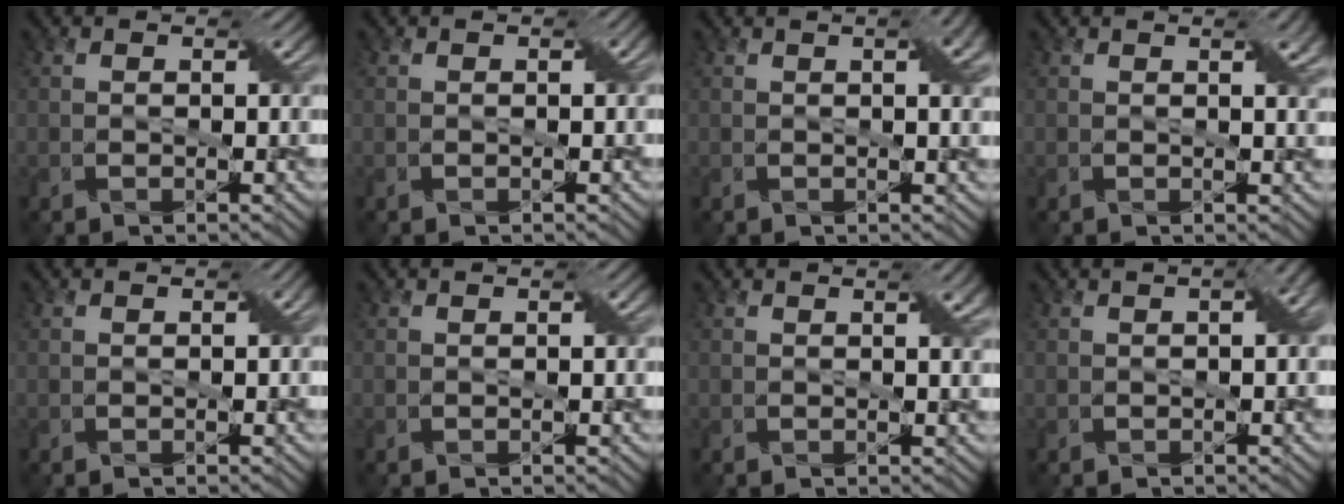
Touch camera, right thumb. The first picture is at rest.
{"total": 0.5, "force": [0.0, 0.3, 0.4], "torque": [-0.007, 0.002, 0.001]}
{"total": 3.6, "force": [1.2, 0.9, 3.3], "torque": [-0.046, 0.010, 0.016]}
{"total": 2.5, "force": [1.2, 0.6, 2.1], "torque": [-0.032, 0.002, 0.020]}
{"total": 0.9, "force": [0.0, 0.5, 0.8], "torque": [-0.011, 0.004, 0.001]}
{"total": 0.7, "force": [0.1, 0.2, 0.7], "torque": [-0.011, 0.002, 0.003]}
{"total": 2.1, "force": [0.9, 0.4, 1.8], "torque": [-0.025, 0.004, 0.016]}
{"total": 2.0, "force": [0.2, 0.4, 2.0], "torque": [-0.028, 0.010, 0.002]}